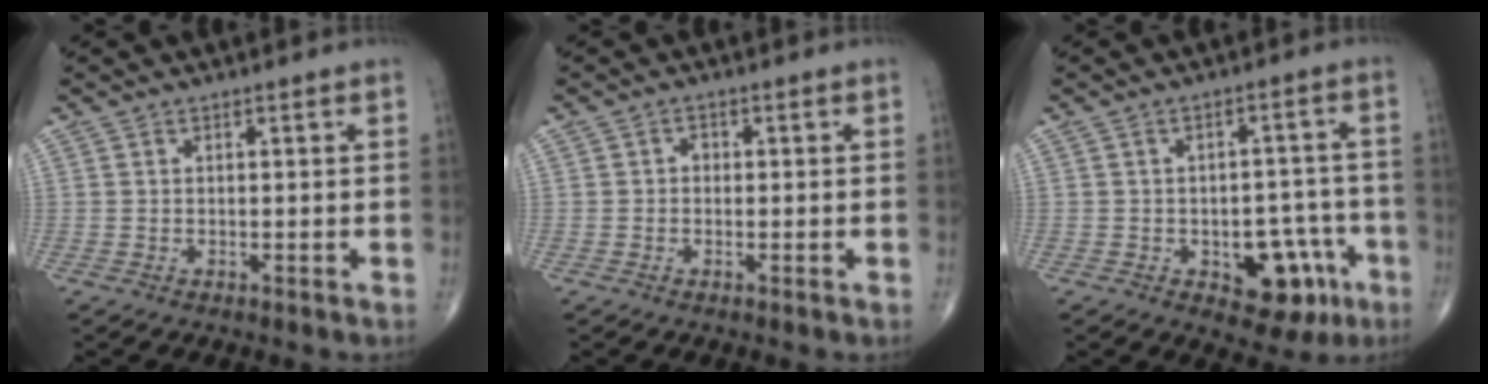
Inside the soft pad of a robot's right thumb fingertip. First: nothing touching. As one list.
[{"total": 1.2, "force": [-0.1, 1.0, 0.7], "torque": [-0.003, 0.004, -0.006]}, {"total": 11.0, "force": [-4.5, 6.4, 7.7], "torque": [-0.058, 0.035, -0.049]}]